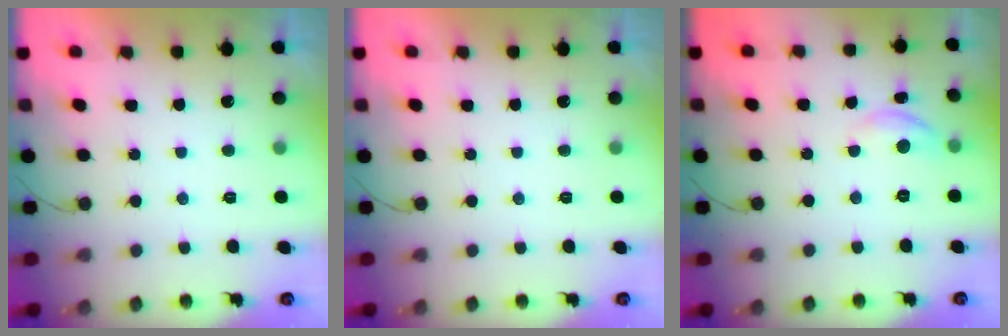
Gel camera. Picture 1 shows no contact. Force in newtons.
{"total": 0.0}
{"total": 5.4, "press": 5.4, "slide": 0.5}